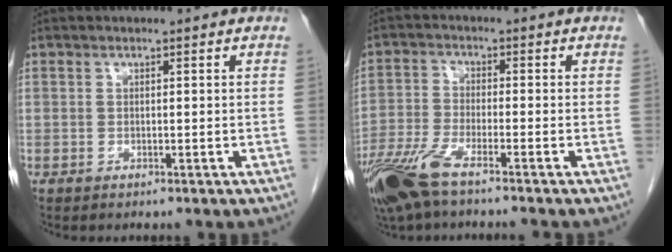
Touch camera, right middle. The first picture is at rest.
{"total": 8.9, "force": [-6.5, 1.2, 6.0], "torque": [-0.125, -0.022, -0.128]}